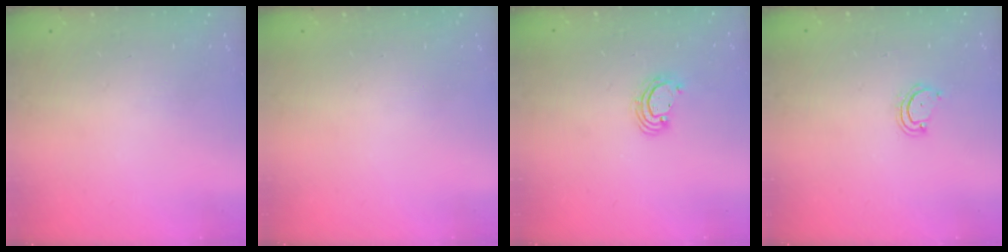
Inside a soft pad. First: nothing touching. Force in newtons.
{"total": 0.0}
{"total": 3.5, "press": 3.5, "slide": 0.3}
{"total": 3.9, "press": 3.9, "slide": 0.3}